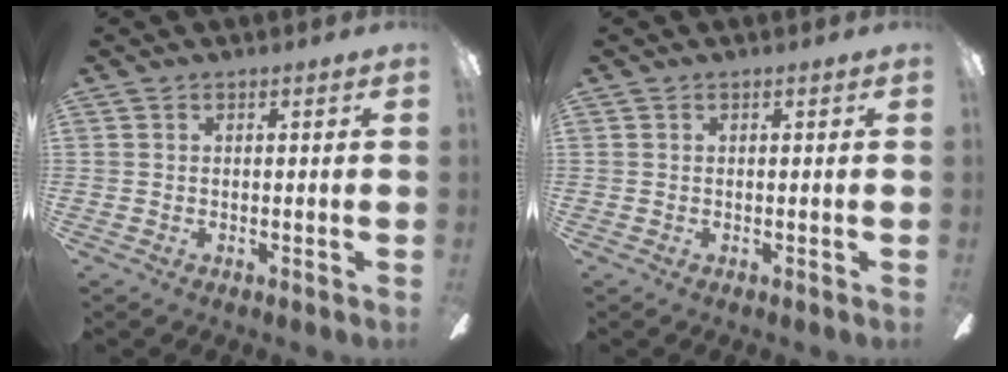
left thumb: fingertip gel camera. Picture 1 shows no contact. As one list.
[{"total": 0.0}]